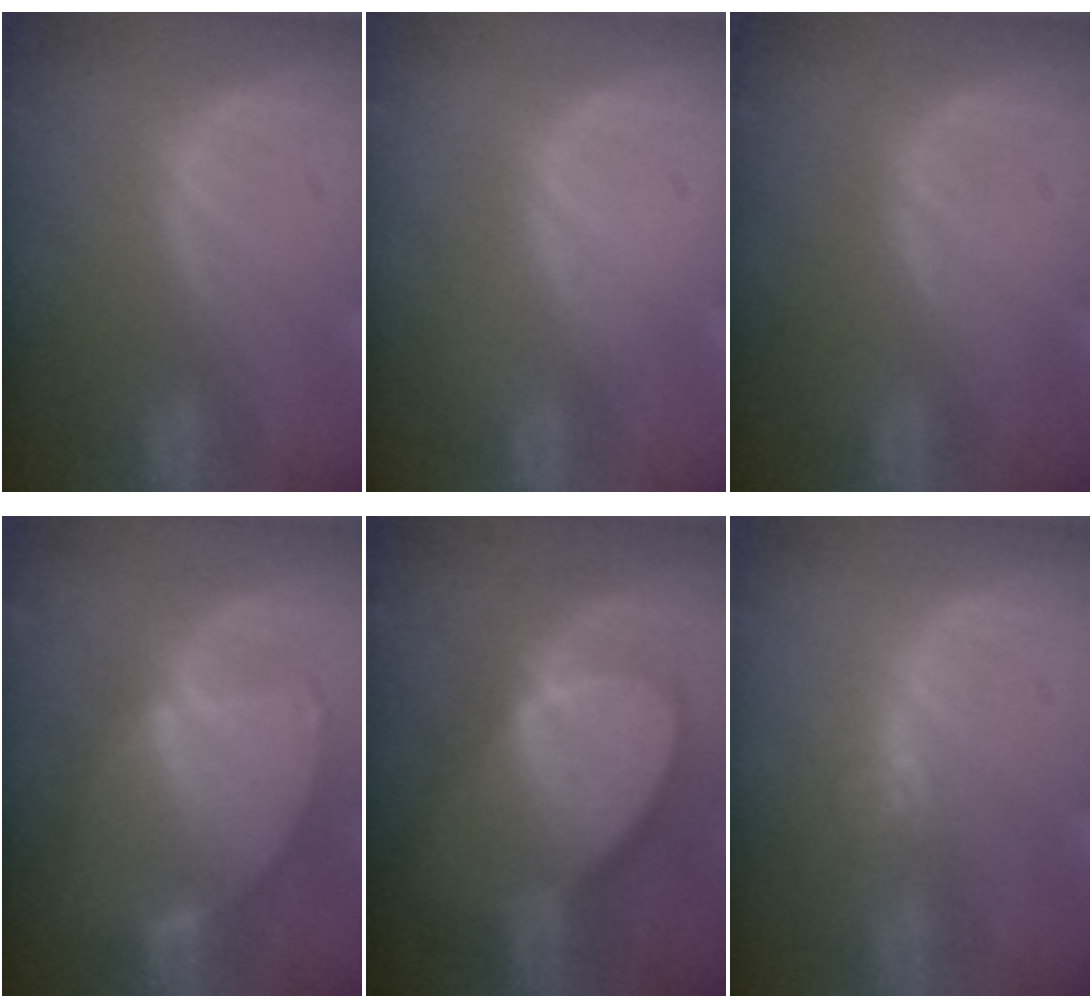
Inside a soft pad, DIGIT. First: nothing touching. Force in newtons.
{"total": 0.0}
{"total": 0.0}
{"total": 8.4, "press": 7.3, "slide": 4.1}
{"total": 9.0, "press": 8.1, "slide": 4.0}
{"total": 3.6, "press": 3.5, "slide": 0.7}